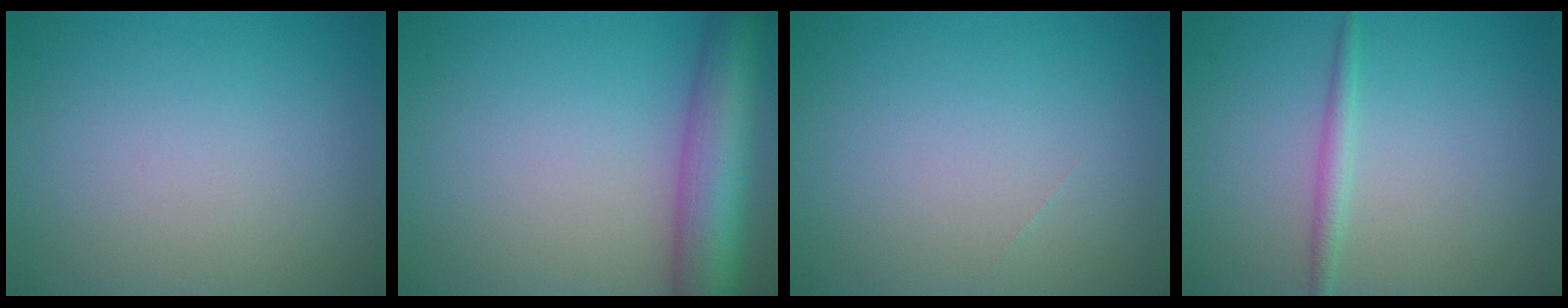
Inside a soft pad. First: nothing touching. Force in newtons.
{"total": 8.4, "press": 8.4, "slide": 0.3}
{"total": 0.0}
{"total": 1.4, "press": 1.4, "slide": 0.1}